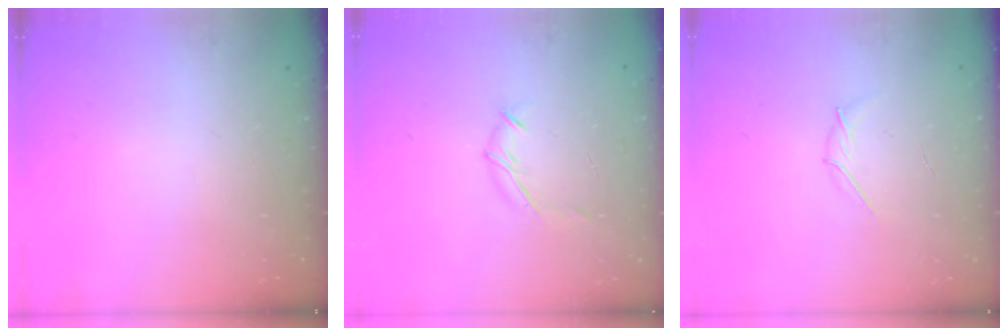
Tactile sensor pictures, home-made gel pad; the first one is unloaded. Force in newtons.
{"total": 6.7, "press": 6.6, "slide": 1.2}
{"total": 3.3, "press": 3.2, "slide": 0.8}